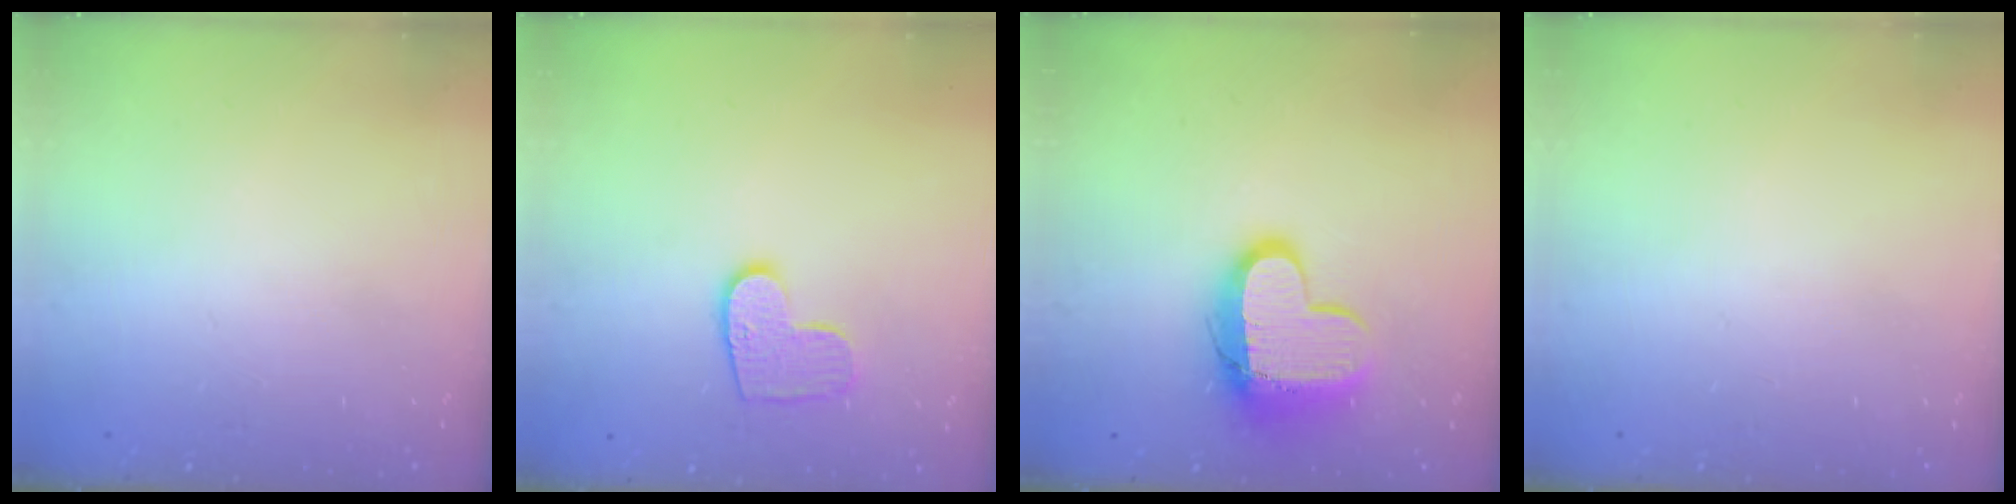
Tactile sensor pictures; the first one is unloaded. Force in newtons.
{"total": 9.3, "press": 9.3, "slide": 0.4}
{"total": 12.7, "press": 12.7, "slide": 0.9}
{"total": 0.0}